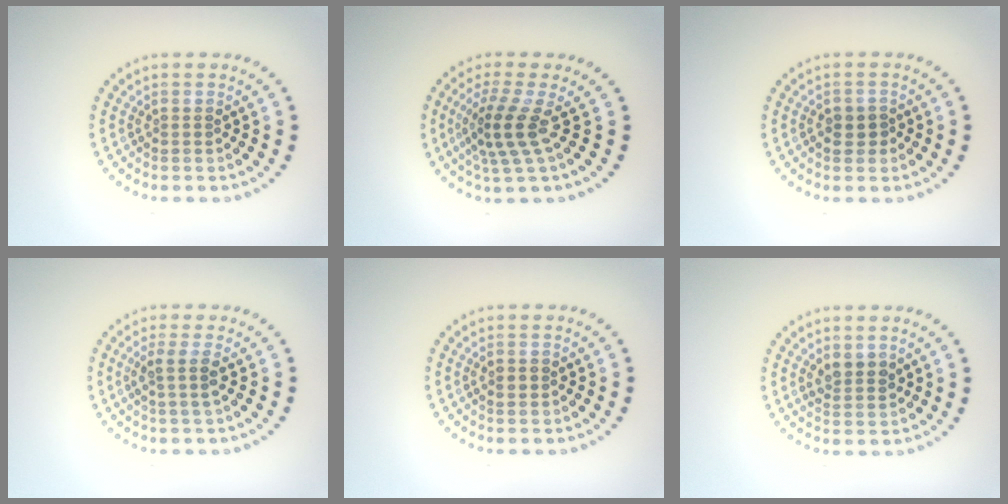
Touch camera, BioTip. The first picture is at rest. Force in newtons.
{"total": 3.7, "press": 2.7, "slide": 2.5}
{"total": 2.0, "press": 2.0, "slide": 0.5}
{"total": 1.9, "press": 1.5, "slide": 1.1}
{"total": 1.2, "press": 1.2, "slide": 0.1}
{"total": 1.9, "press": 1.8, "slide": 0.6}